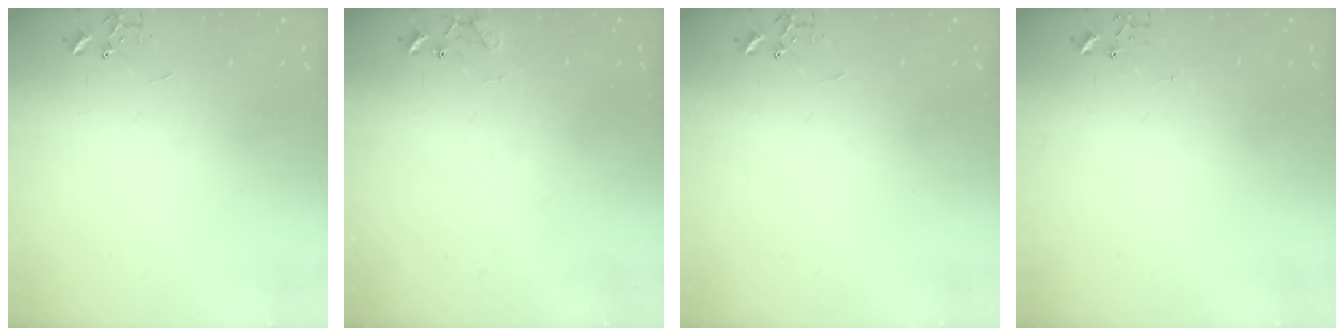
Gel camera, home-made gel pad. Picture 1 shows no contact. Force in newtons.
{"total": 8.4, "press": 8.4, "slide": 0.7}
{"total": 0.0}
{"total": 3.6, "press": 3.6, "slide": 0.4}